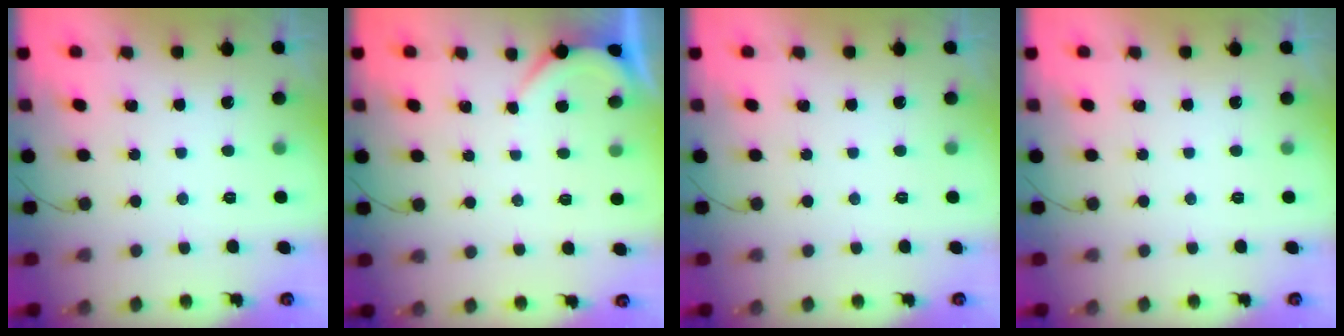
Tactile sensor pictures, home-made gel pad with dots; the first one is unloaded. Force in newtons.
{"total": 1.9, "press": 1.9, "slide": 0.2}
{"total": 0.0}
{"total": 0.0}